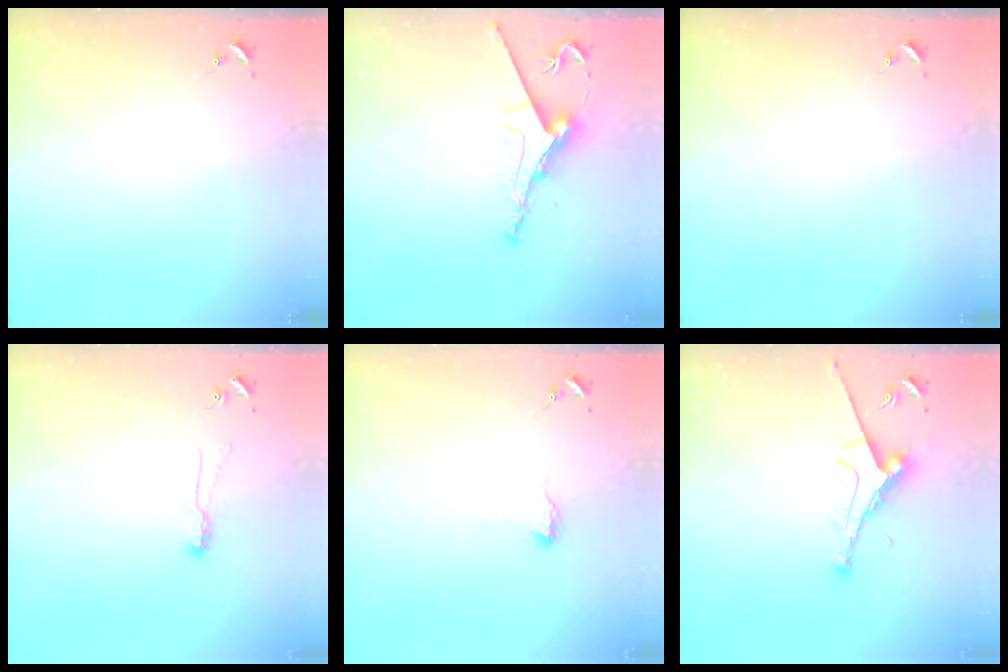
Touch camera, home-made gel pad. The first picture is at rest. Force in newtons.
{"total": 9.2, "press": 9.2, "slide": 0.3}
{"total": 0.0}
{"total": 7.1, "press": 7.1, "slide": 0.8}
{"total": 6.8, "press": 6.8, "slide": 0.8}
{"total": 9.5, "press": 9.4, "slide": 1.2}